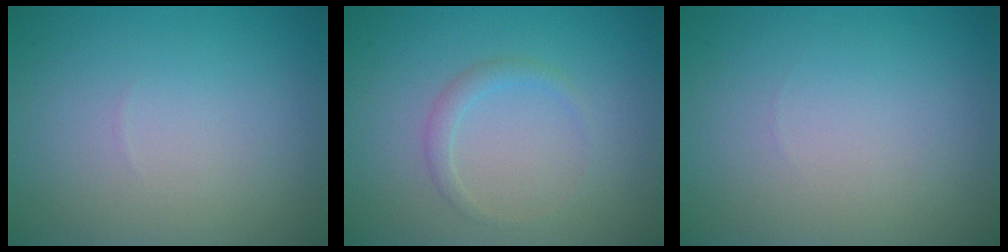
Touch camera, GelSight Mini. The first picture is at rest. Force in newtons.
{"total": 1.2, "press": 1.2, "slide": 0.1}
{"total": 0.0}